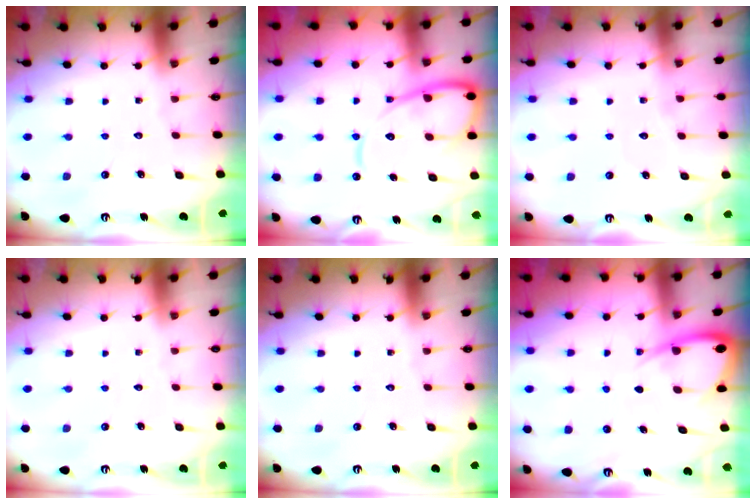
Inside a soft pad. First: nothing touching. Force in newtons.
{"total": 12.8, "press": 12.8, "slide": 1.3}
{"total": 3.5, "press": 3.5, "slide": 0.4}
{"total": 0.0}
{"total": 0.0}
{"total": 7.7, "press": 7.7, "slide": 0.9}